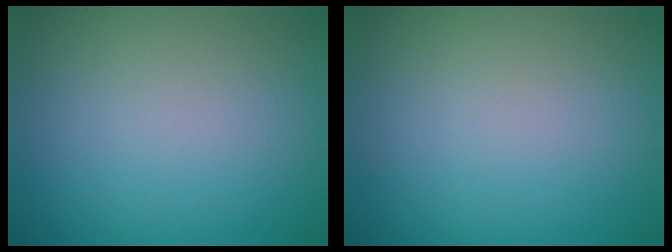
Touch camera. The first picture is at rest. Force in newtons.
{"total": 0.0}